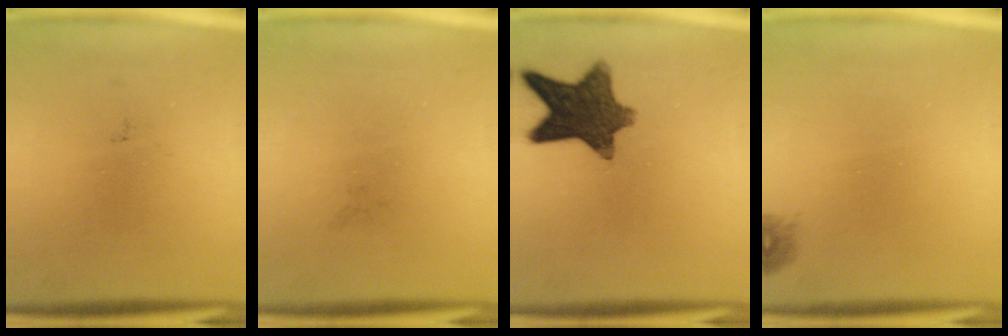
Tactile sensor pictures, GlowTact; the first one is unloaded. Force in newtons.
{"total": 0.0}
{"total": 11.6}
{"total": 0.9}